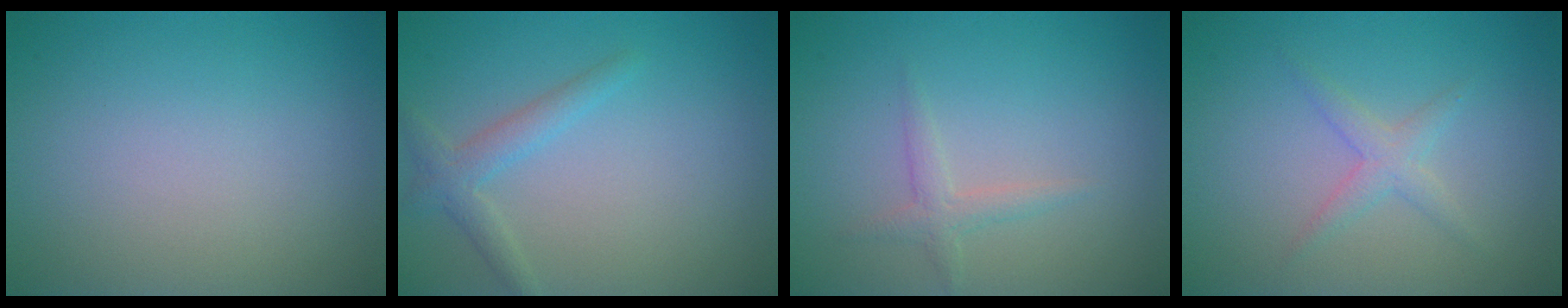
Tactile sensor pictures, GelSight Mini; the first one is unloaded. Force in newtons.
{"total": 2.1, "press": 2.1, "slide": 0.1}
{"total": 1.5, "press": 1.5, "slide": 0.0}
{"total": 1.7, "press": 1.7, "slide": 0.1}